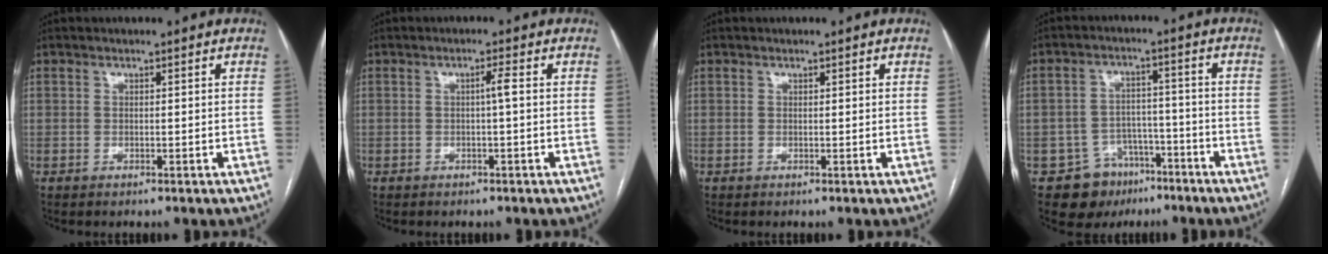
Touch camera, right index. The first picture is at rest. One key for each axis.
{"total": 1.6, "fx": 0.0, "fy": -0.2, "fz": 1.5, "tx": -0.026, "ty": 0.002, "tz": 0.000}
{"total": 0.0}
{"total": 8.8, "fx": -5.3, "fy": 6.8, "fz": 1.7, "tx": -0.022, "ty": 0.021, "tz": -0.075}